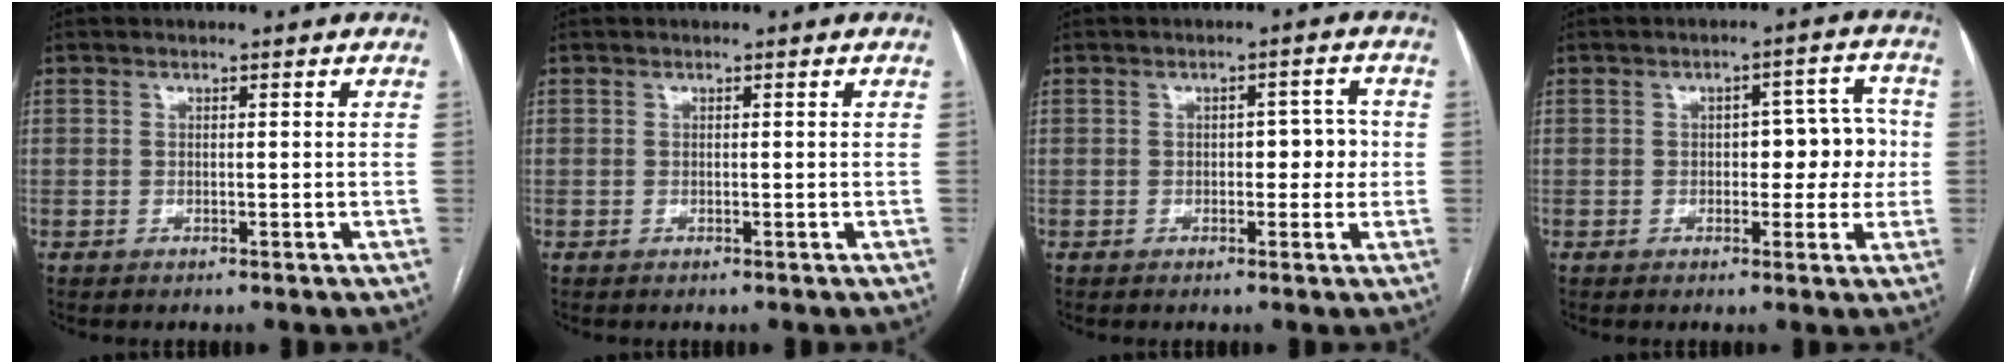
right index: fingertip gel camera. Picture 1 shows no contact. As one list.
[{"total": 0.0}, {"total": 3.9, "force": [-0.1, 2.1, 3.3], "torque": [-0.034, 0.017, -0.003]}, {"total": 6.6, "force": [-0.3, 3.4, 5.7], "torque": [-0.061, 0.032, -0.001]}]